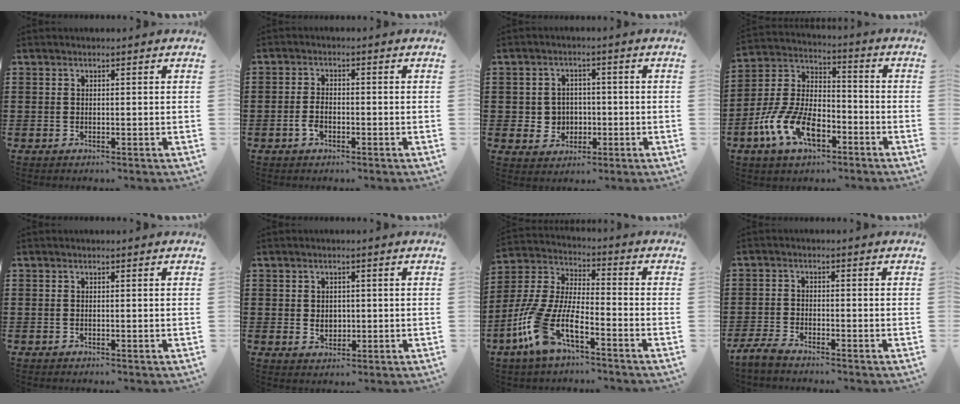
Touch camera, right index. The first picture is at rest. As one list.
[{"total": 2.8, "force": [-1.2, 1.3, 2.1], "torque": [-0.056, -0.006, -0.026]}, {"total": 3.8, "force": [-0.4, 3.6, 1.1], "torque": [-0.036, 0.007, -0.010]}, {"total": 11.0, "force": [-5.4, 5.7, 7.7], "torque": [-0.188, 0.001, -0.104]}, {"total": 0.0}, {"total": 2.1, "force": [0.1, 1.8, 1.1], "torque": [-0.019, 0.006, -0.002]}, {"total": 10.0, "force": [-6.1, 2.6, 7.4], "torque": [-0.203, -0.024, -0.130]}, {"total": 2.6, "force": [-2.4, 0.3, 0.9], "torque": [-0.032, 0.001, -0.053]}]